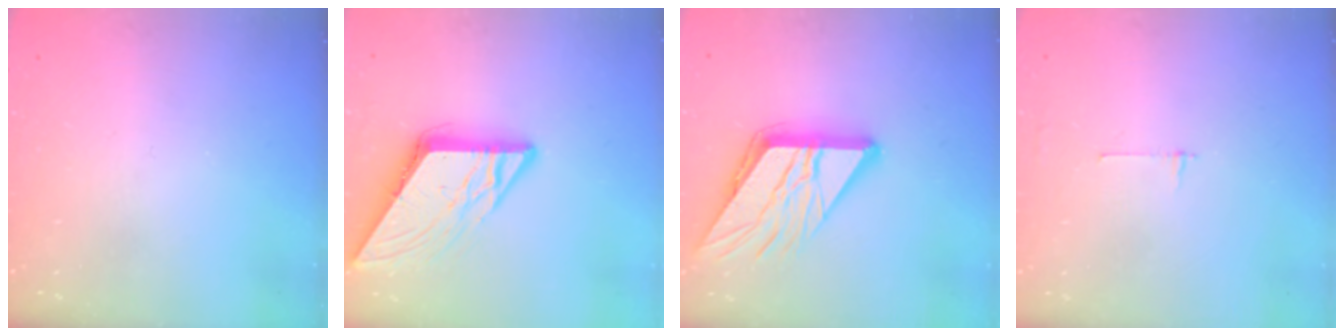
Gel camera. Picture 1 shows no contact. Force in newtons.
{"total": 8.8, "press": 8.8, "slide": 0.9}
{"total": 18.8, "press": 18.6, "slide": 2.2}
{"total": 2.7, "press": 2.7, "slide": 0.3}